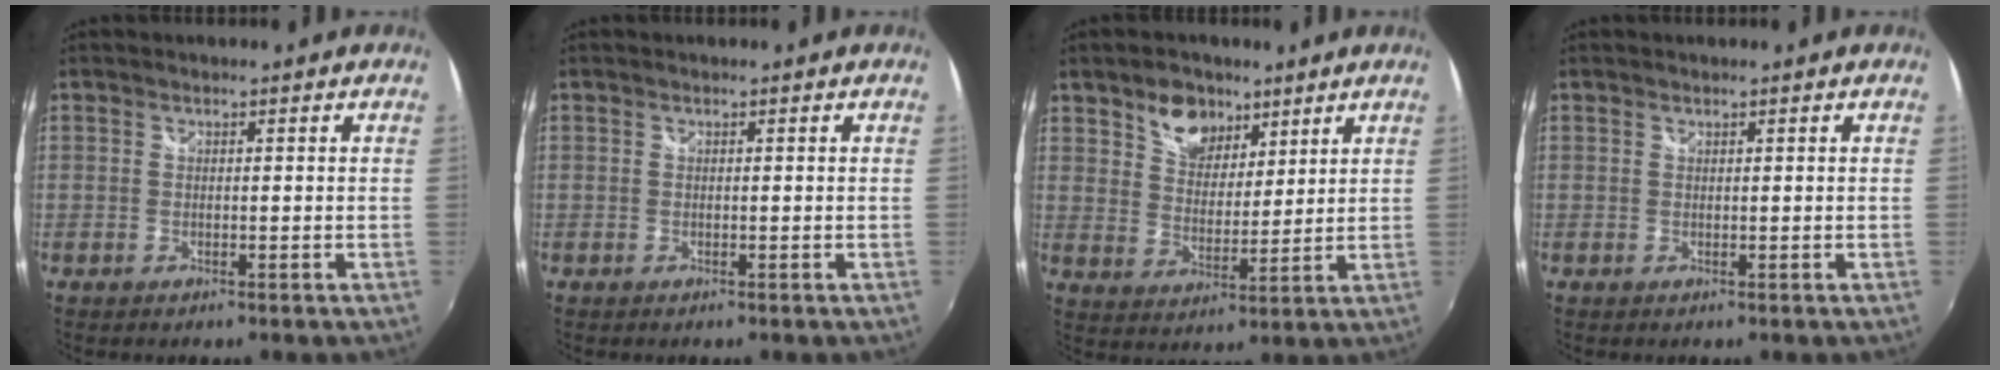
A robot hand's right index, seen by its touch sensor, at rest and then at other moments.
{"total": 0.0}
{"total": 8.8, "force": [5.7, 5.6, 3.6], "torque": [-0.058, 0.014, 0.102]}
{"total": 0.0}